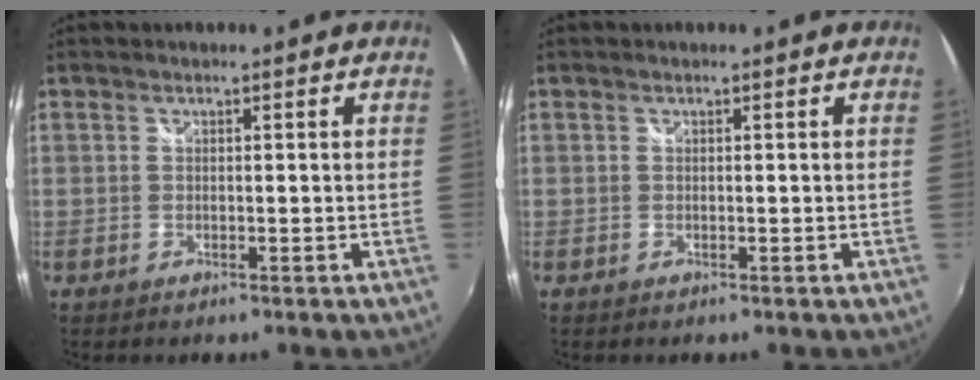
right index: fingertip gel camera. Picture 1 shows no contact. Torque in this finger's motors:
{"motor_torque": [0.00, 0.00, 0.00, 0.00]}